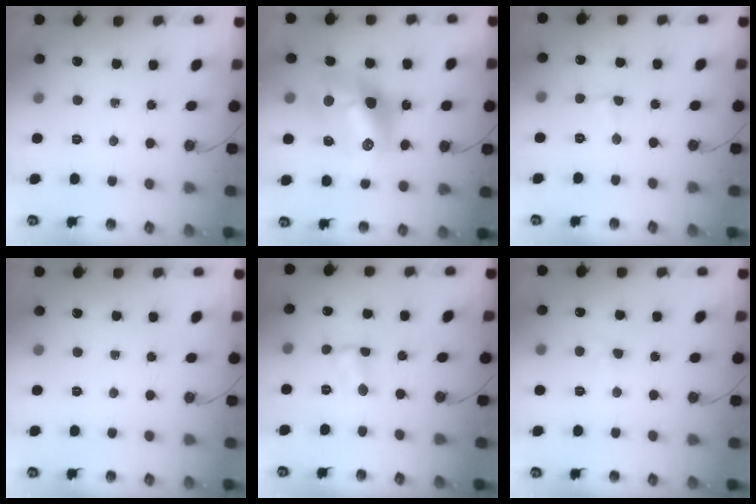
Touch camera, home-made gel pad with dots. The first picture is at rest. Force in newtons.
{"total": 15.7, "press": 15.6, "slide": 1.4}
{"total": 1.7, "press": 1.5, "slide": 0.8}
{"total": 0.0}
{"total": 1.9, "press": 1.9, "slide": 0.2}
{"total": 4.8, "press": 4.7, "slide": 0.6}